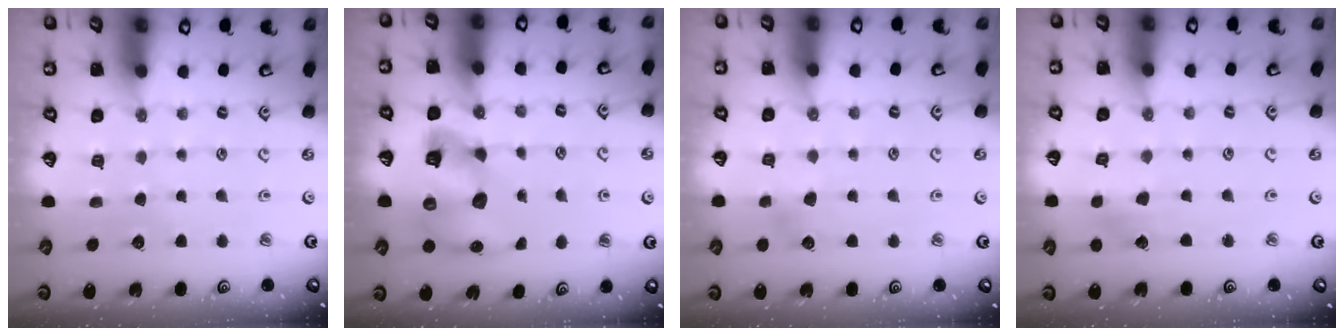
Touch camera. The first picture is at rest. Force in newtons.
{"total": 13.1, "press": 13.0, "slide": 2.0}
{"total": 3.1, "press": 3.1, "slide": 0.6}
{"total": 2.6, "press": 2.6, "slide": 0.4}